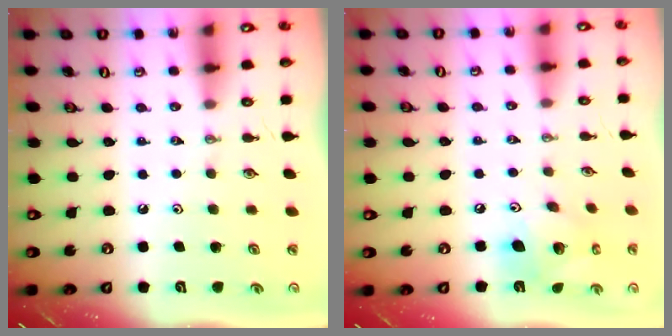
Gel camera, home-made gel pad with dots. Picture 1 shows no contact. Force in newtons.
{"total": 15.1, "press": 14.8, "slide": 2.7}